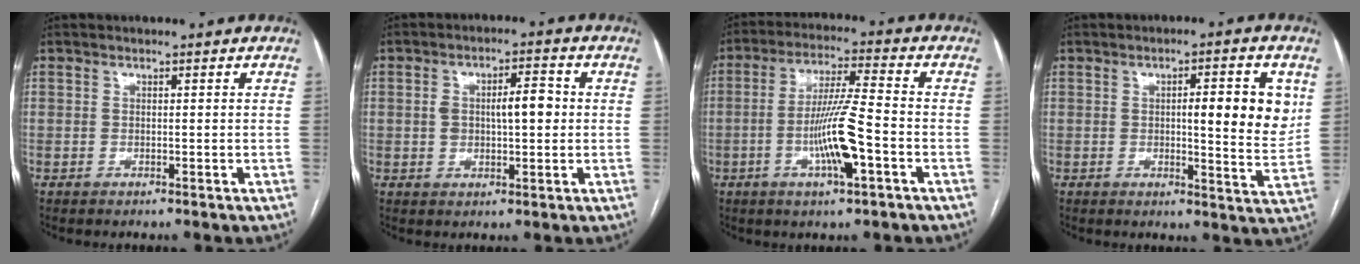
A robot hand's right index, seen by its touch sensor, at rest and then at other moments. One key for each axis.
{"total": 6.4, "fx": 0.5, "fy": 2.5, "fz": 5.9, "tx": -0.102, "ty": 0.018, "tz": 0.011}
{"total": 10.6, "fx": -3.3, "fy": 0.5, "fz": 10.1, "tx": -0.192, "ty": -0.004, "tz": -0.062}
{"total": 9.3, "fx": 2.0, "fy": 1.7, "fz": 8.9, "tx": -0.113, "ty": -0.004, "tz": 0.023}